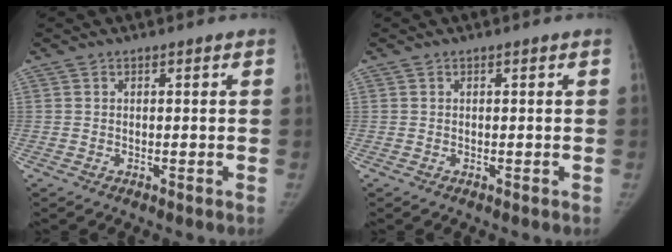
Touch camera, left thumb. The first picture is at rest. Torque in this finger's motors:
{"motor_torque": [-0.21, 0.02, -0.12, 0.18, 0.00]}